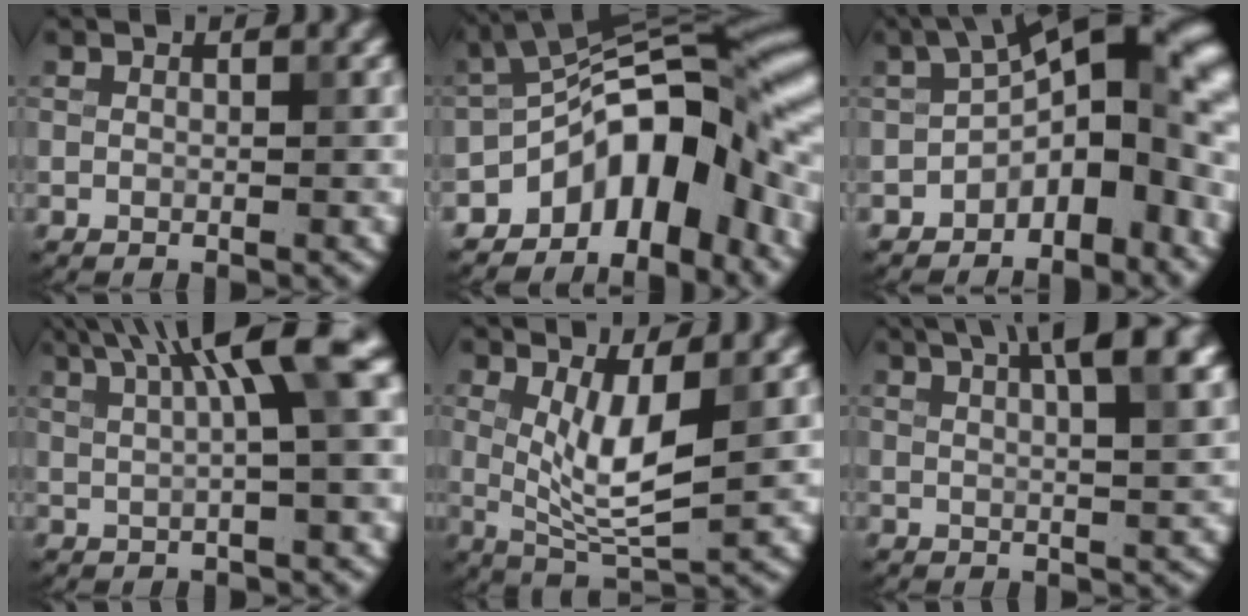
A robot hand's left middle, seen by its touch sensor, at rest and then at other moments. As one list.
[{"total": 11.1, "force": [-5.2, 5.5, 8.1], "torque": [-0.092, 0.014, -0.096]}, {"total": 9.4, "force": [-2.7, 5.2, 7.4], "torque": [-0.081, 0.015, -0.055]}, {"total": 8.3, "force": [3.2, 1.6, 7.5], "torque": [-0.093, 0.024, 0.051]}, {"total": 5.0, "force": [1.0, 1.4, 4.7], "torque": [-0.089, -0.014, 0.025]}, {"total": 7.5, "force": [3.8, 2.2, 6.0], "torque": [-0.054, 0.031, 0.033]}]